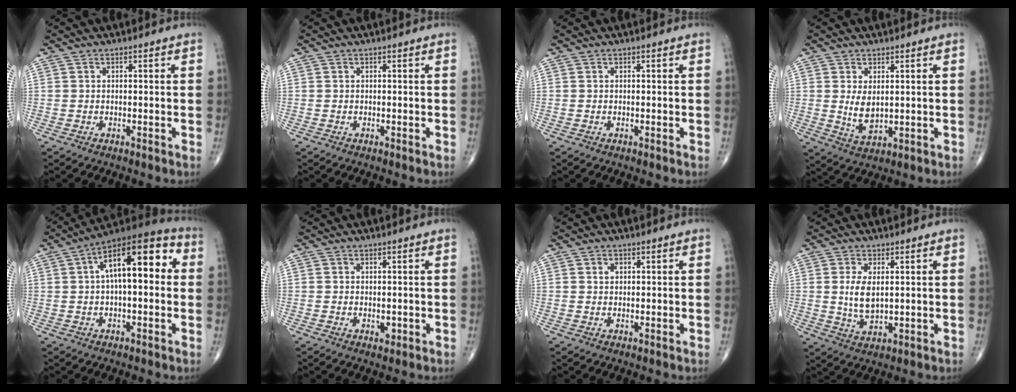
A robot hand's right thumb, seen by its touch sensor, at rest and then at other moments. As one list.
[{"total": 0.0}, {"total": 0.0}, {"total": 4.8, "force": [0.8, 2.5, 4.0], "torque": [-0.065, -0.015, 0.026]}, {"total": 16.5, "force": [3.0, 7.2, 14.5], "torque": [-0.200, 0.042, 0.035]}, {"total": 1.1, "force": [-0.1, 0.8, 0.7], "torque": [-0.007, -0.002, 0.000]}, {"total": 1.1, "force": [0.4, 0.9, 0.6], "torque": [-0.004, -0.001, 0.007]}, {"total": 5.8, "force": [0.9, 2.9, 5.0], "torque": [-0.094, -0.014, 0.023]}]